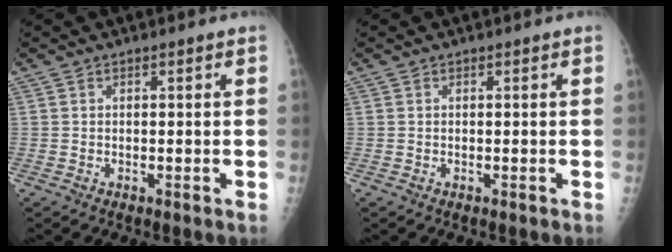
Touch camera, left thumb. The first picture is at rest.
{"total": 0.0}